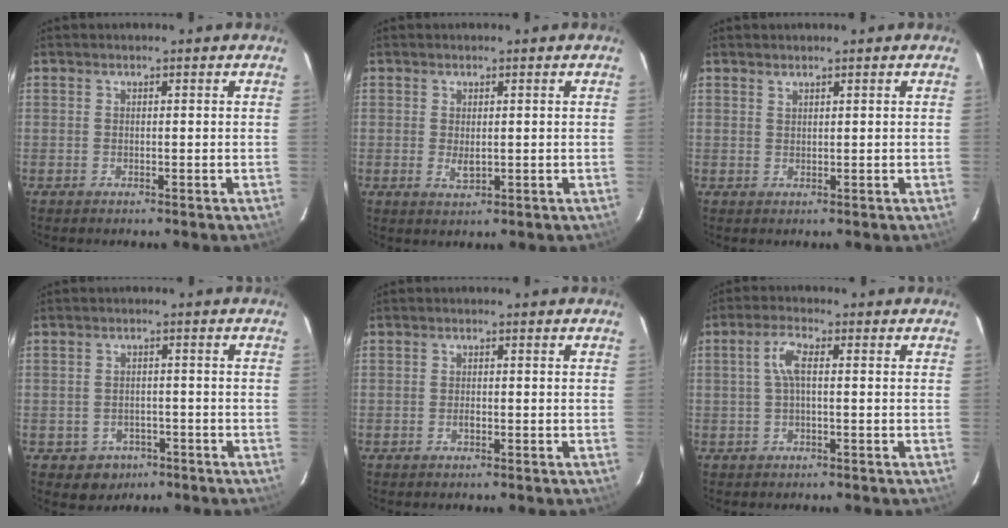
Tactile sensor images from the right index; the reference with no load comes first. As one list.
[{"total": 2.1, "force": [0.0, 1.1, 1.8], "torque": [-0.032, -0.002, 0.002]}, {"total": 0.8, "force": [0.7, 0.2, 0.2], "torque": [-0.004, 0.001, 0.014]}, {"total": 4.8, "force": [-2.3, 4.1, 1.0], "torque": [-0.034, 0.011, -0.020]}, {"total": 0.9, "force": [-0.4, 0.4, 0.6], "torque": [-0.012, 0.004, -0.008]}, {"total": 3.8, "force": [0.2, 1.0, 3.6], "torque": [-0.075, 0.009, 0.005]}]